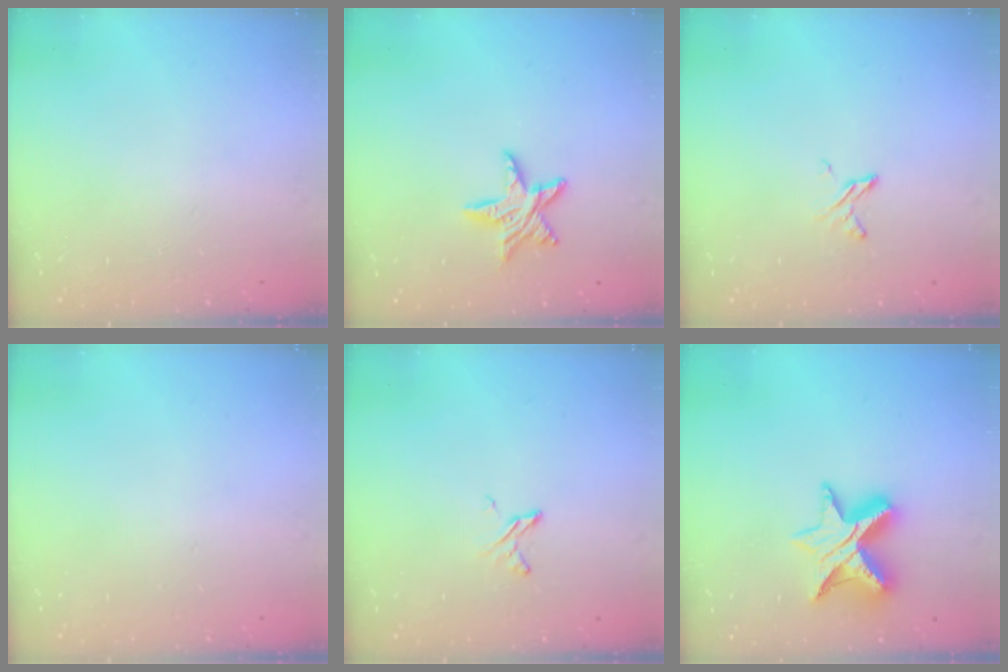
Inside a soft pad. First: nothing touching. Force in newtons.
{"total": 8.9, "press": 8.9, "slide": 0.5}
{"total": 3.7, "press": 3.6, "slide": 0.4}
{"total": 0.0}
{"total": 3.7, "press": 3.6, "slide": 0.4}
{"total": 11.4, "press": 11.4, "slide": 0.7}